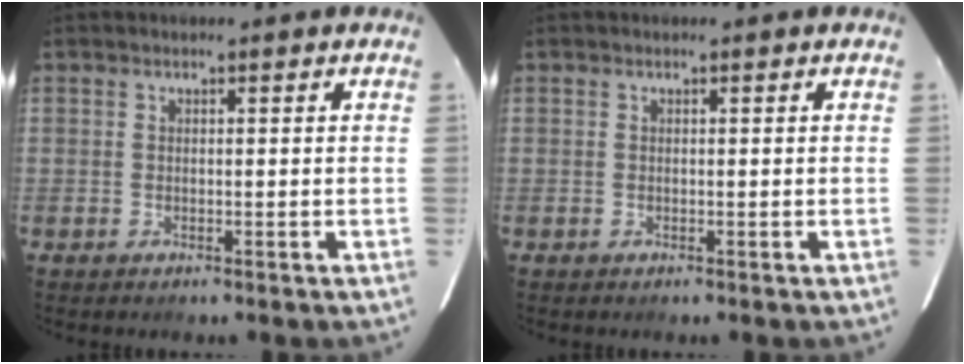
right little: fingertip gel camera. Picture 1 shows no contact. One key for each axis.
{"total": 0.0}